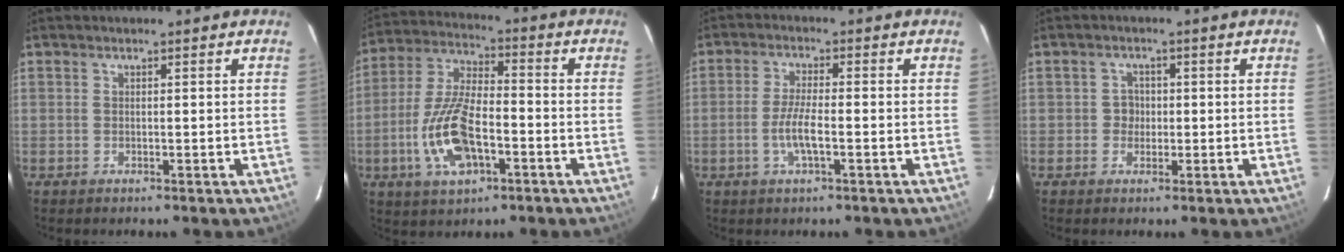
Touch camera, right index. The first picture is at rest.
{"total": 14.1, "force": [-4.8, 6.2, 11.8], "torque": [-0.252, -0.002, -0.086]}
{"total": 5.2, "force": [-1.8, 1.0, 4.8], "torque": [-0.098, -0.003, -0.035]}
{"total": 2.4, "force": [-0.5, 2.4, 0.3], "torque": [-0.002, 0.007, -0.008]}